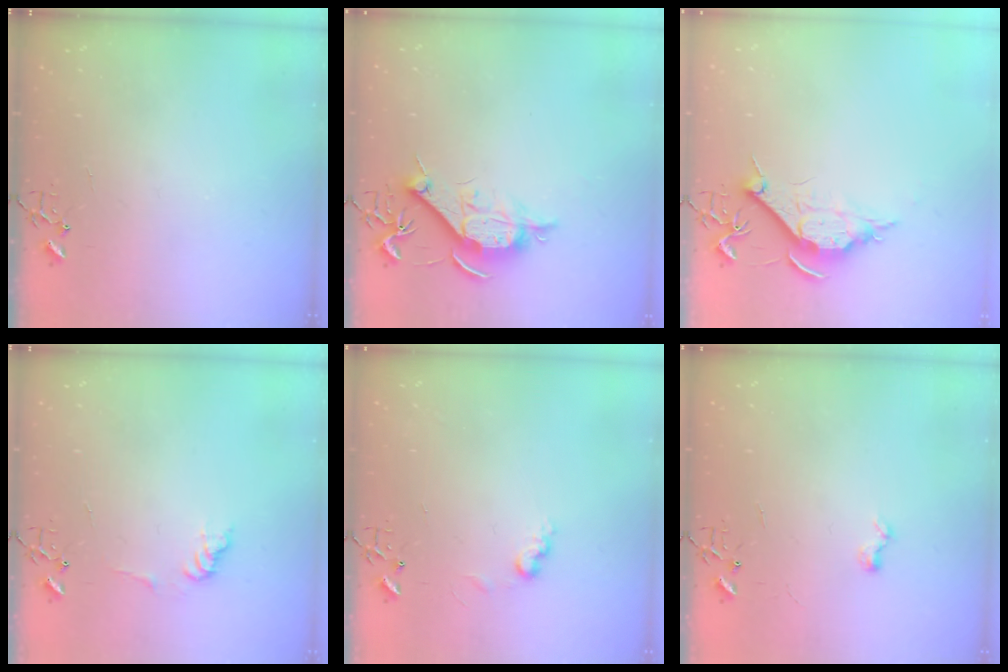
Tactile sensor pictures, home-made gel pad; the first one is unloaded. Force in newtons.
{"total": 10.6, "press": 10.6, "slide": 0.8}
{"total": 9.3, "press": 9.2, "slide": 1.0}
{"total": 7.3, "press": 7.3, "slide": 0.3}
{"total": 6.6, "press": 6.5, "slide": 0.9}
{"total": 6.0, "press": 6.0, "slide": 0.7}